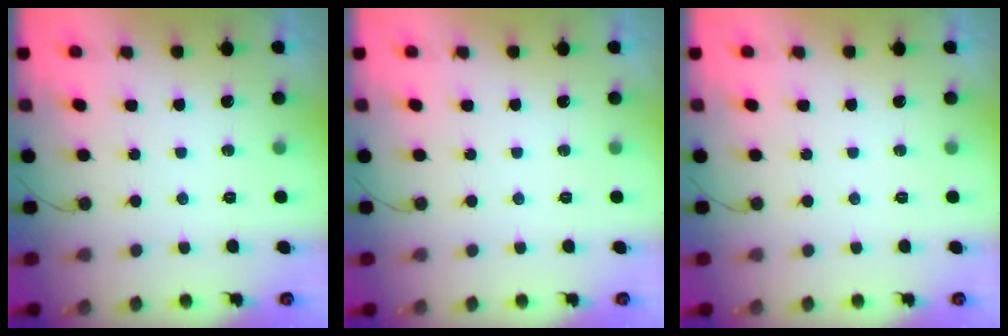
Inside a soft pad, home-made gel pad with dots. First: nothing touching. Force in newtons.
{"total": 0.0}
{"total": 0.0}